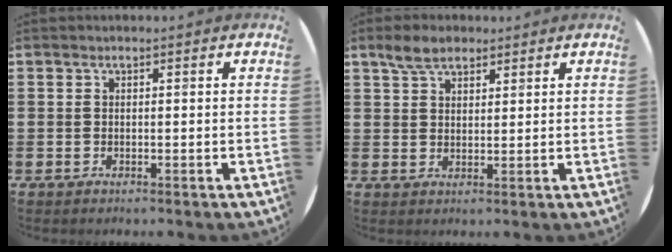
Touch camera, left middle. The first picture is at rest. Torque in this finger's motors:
{"motor_torque": [0.44, -0.38, 0.09, 0.06]}